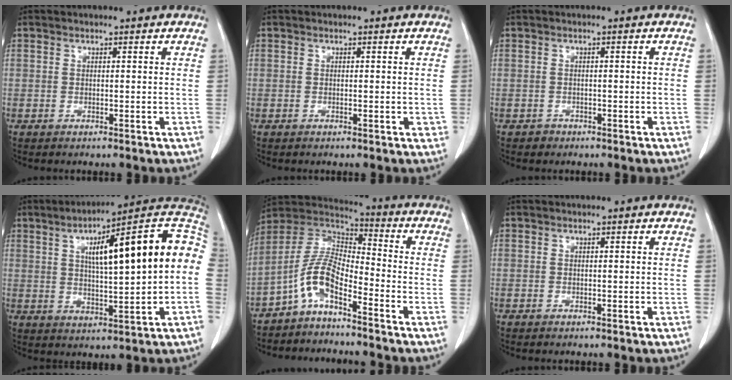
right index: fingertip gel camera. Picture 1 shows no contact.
{"total": 0.8, "force": [-0.1, 0.4, 0.7], "torque": [-0.008, 0.000, 0.001]}
{"total": 0.9, "force": [-0.7, 0.5, 0.0], "torque": [0.000, 0.002, -0.011]}
{"total": 19.8, "force": [3.1, 3.0, 19.4], "torque": [-0.272, 0.043, 0.042]}
{"total": 8.1, "force": [-4.8, 2.1, 6.1], "torque": [-0.136, 0.024, -0.101]}
{"total": 0.0}